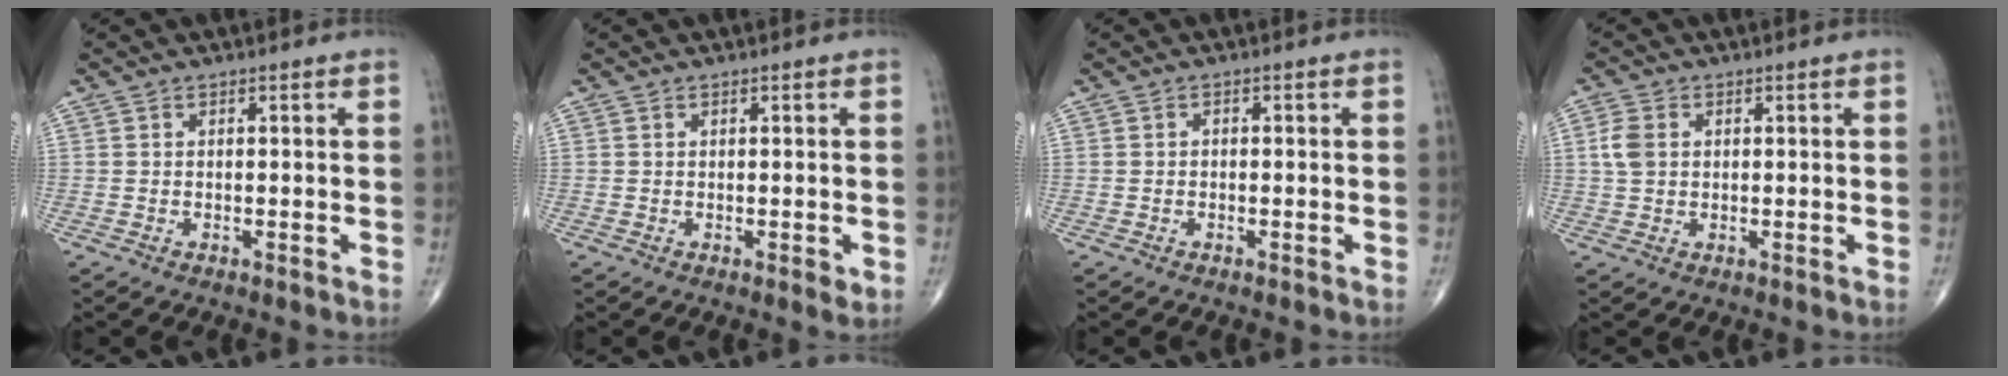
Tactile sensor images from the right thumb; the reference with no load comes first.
{"total": 1.3, "force": [-0.2, 0.6, 1.2], "torque": [-0.011, -0.003, -0.002]}
{"total": 0.6, "force": [-0.1, 0.4, 0.4], "torque": [-0.004, 0.003, -0.004]}
{"total": 3.9, "force": [0.7, 2.7, 2.7], "torque": [-0.062, 0.005, 0.014]}